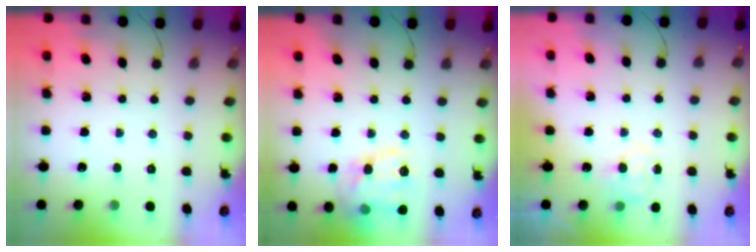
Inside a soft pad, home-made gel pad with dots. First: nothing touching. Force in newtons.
{"total": 15.8, "press": 15.7, "slide": 1.0}
{"total": 5.2, "press": 5.1, "slide": 0.8}